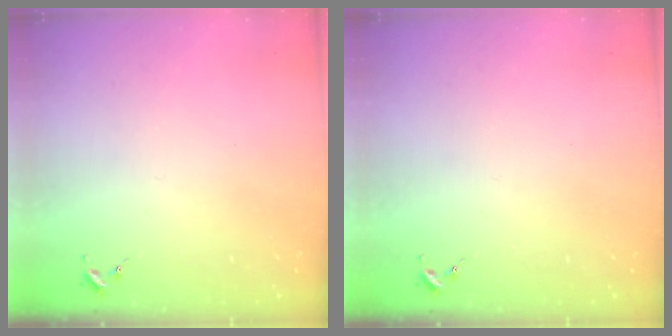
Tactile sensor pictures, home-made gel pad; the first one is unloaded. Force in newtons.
{"total": 0.0}